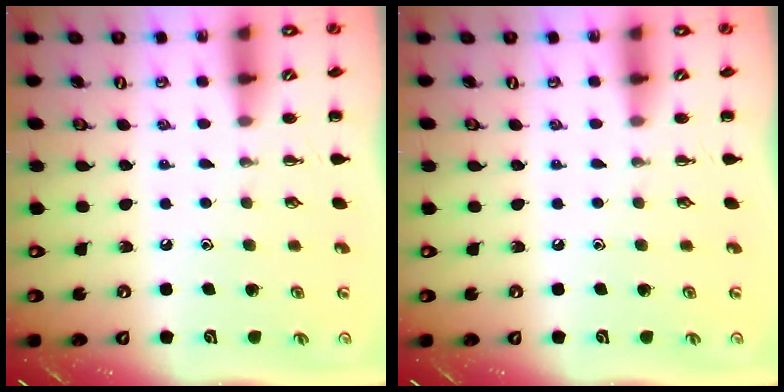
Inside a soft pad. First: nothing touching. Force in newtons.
{"total": 0.0}